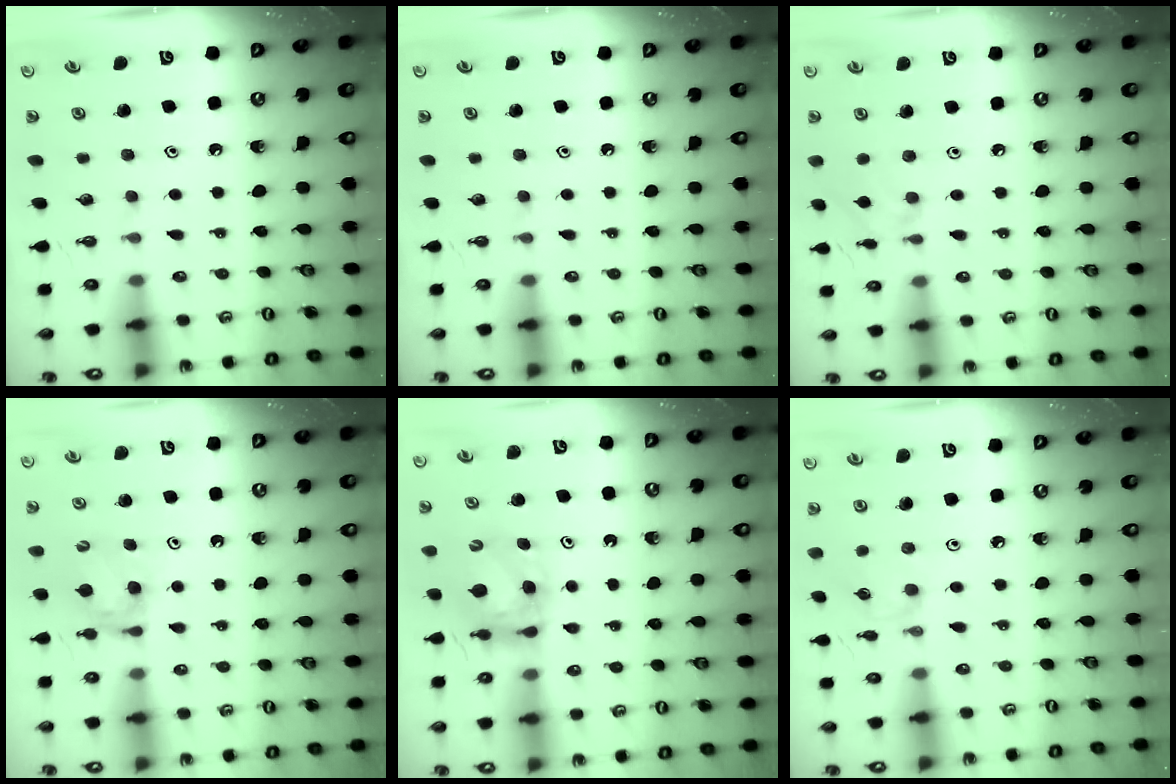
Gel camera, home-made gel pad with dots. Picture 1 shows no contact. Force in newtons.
{"total": 0.0}
{"total": 2.3, "press": 2.3, "slide": 0.4}
{"total": 5.4, "press": 5.4, "slide": 0.6}
{"total": 5.7, "press": 5.7, "slide": 0.2}
{"total": 2.0, "press": 1.9, "slide": 0.4}